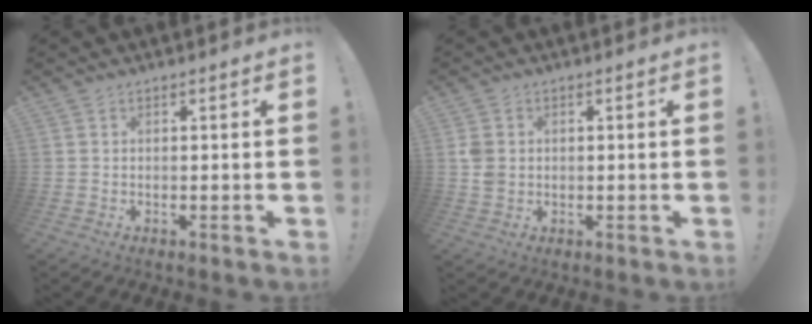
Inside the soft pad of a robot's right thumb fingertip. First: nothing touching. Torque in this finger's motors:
{"motor_torque": [0.23, 0.88, 0.29, 0.20, -0.03]}